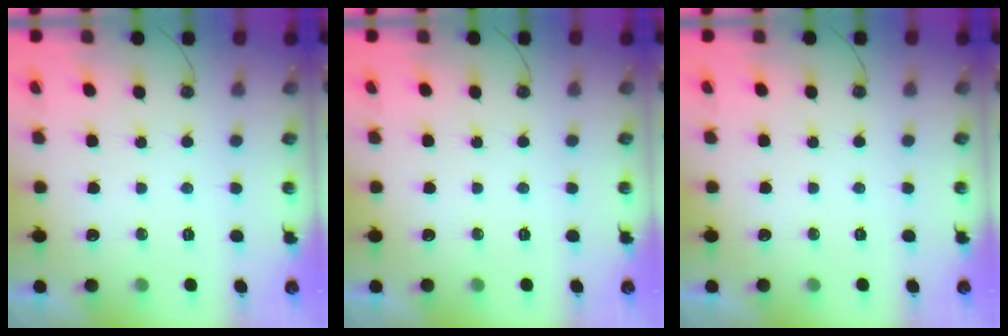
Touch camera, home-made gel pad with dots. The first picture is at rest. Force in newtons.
{"total": 0.0}
{"total": 0.0}